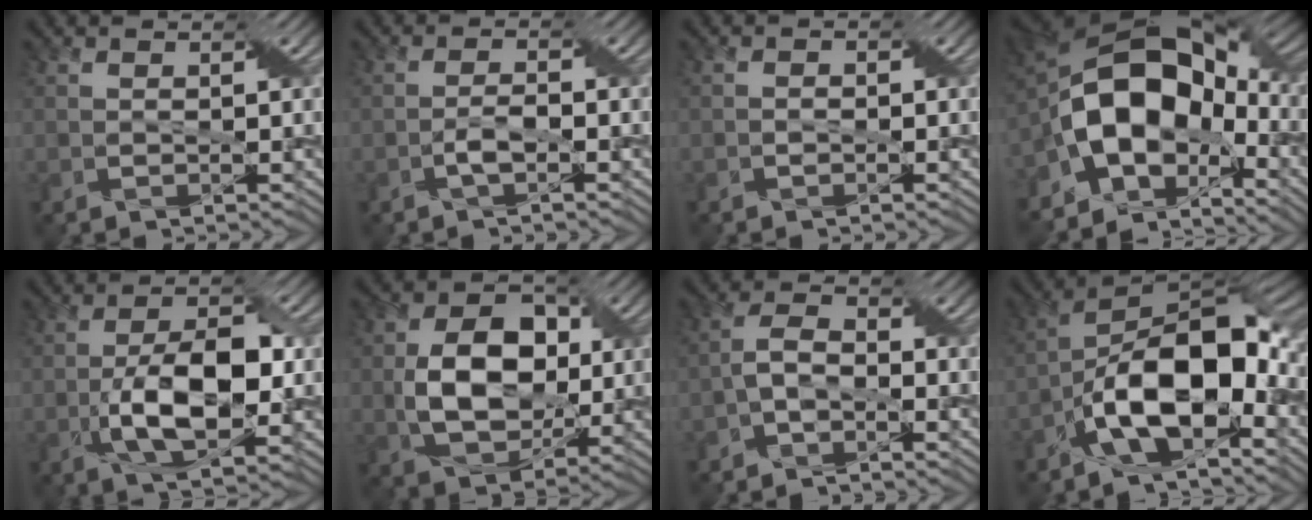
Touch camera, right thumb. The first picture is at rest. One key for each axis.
{"total": 2.1, "fx": -1.2, "fy": 0.5, "fz": 1.7, "tx": -0.037, "ty": 0.008, "tz": -0.026}
{"total": 0.8, "fx": -0.5, "fy": 0.5, "fz": 0.4, "tx": -0.009, "ty": 0.002, "tz": -0.008}
{"total": 15.5, "fx": -4.1, "fy": 10.3, "fz": 10.9, "tx": -0.188, "ty": 0.002, "tz": -0.088}
{"total": 10.2, "fx": -2.2, "fy": 4.6, "fz": 8.8, "tx": -0.160, "ty": 0.005, "tz": -0.041}
{"total": 10.5, "fx": 0.1, "fy": 7.4, "fz": 7.4, "tx": -0.149, "ty": 0.004, "tz": 0.003}
{"total": 3.6, "fx": -1.9, "fy": 1.9, "fz": 2.4, "tx": -0.053, "ty": 0.014, "tz": -0.044}
{"total": 15.1, "fx": -5.1, "fy": 7.2, "fz": 12.3, "tx": -0.209, "ty": -0.005, "tz": -0.105}